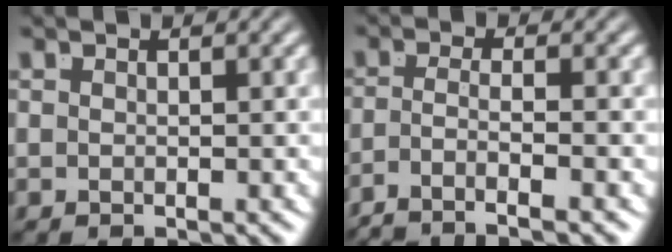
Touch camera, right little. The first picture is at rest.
{"total": 4.8, "force": [-3.9, 0.7, 2.7], "torque": [-0.057, -0.030, -0.051]}